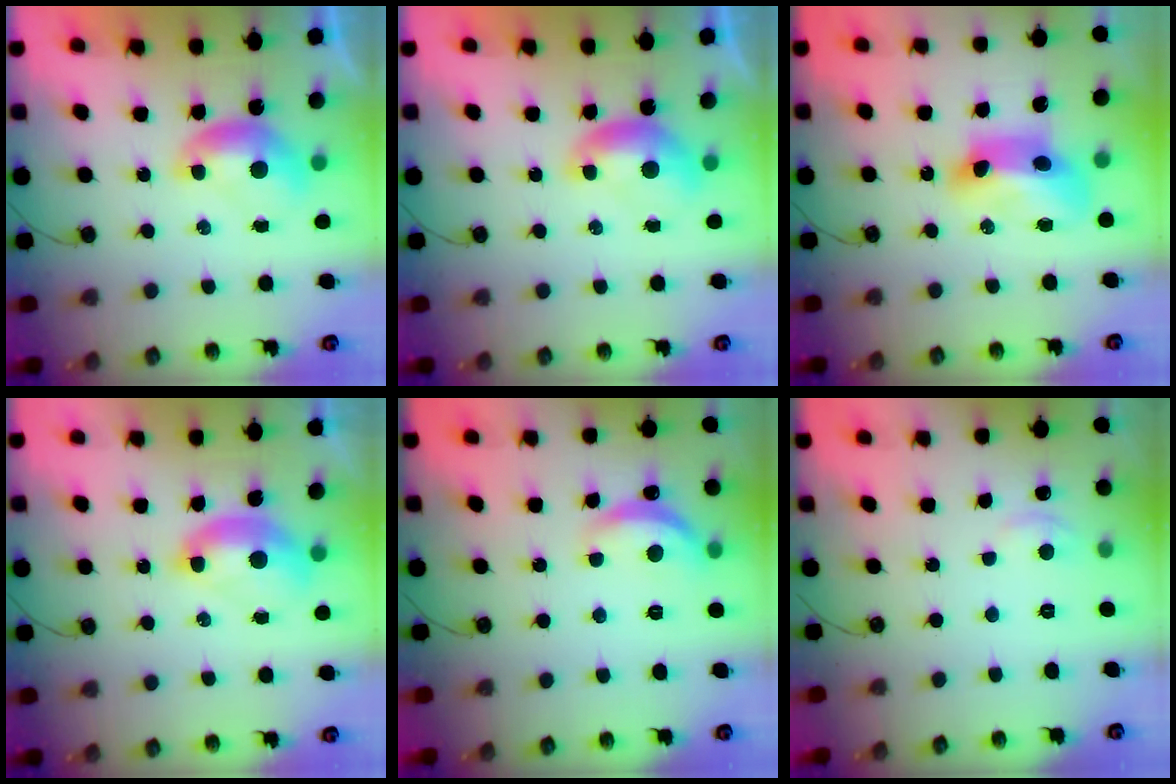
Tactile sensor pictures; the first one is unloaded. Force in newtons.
{"total": 0.0}
{"total": 8.7, "press": 8.6, "slide": 0.9}
{"total": 2.6, "press": 2.6, "slide": 0.6}
{"total": 7.0, "press": 7.0, "slide": 0.4}
{"total": 3.0, "press": 2.9, "slide": 0.5}